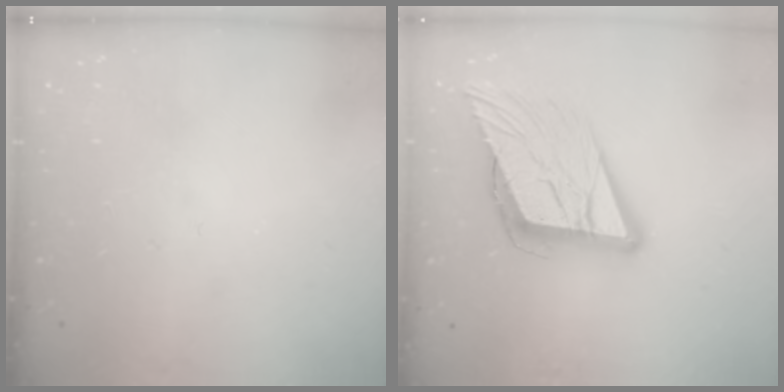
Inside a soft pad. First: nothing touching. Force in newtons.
{"total": 17.4, "press": 16.8, "slide": 4.4}